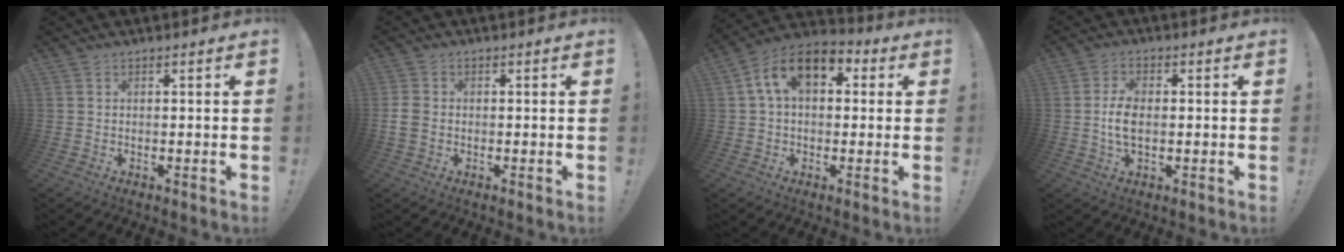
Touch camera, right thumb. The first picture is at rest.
{"total": 4.1, "force": [-0.7, 3.0, 2.7], "torque": [-0.058, 0.007, -0.011]}
{"total": 12.8, "force": [4.4, 7.8, 9.2], "torque": [-0.154, 0.003, 0.083]}
{"total": 6.3, "force": [-0.4, 3.4, 5.2], "torque": [-0.095, -0.002, -0.012]}